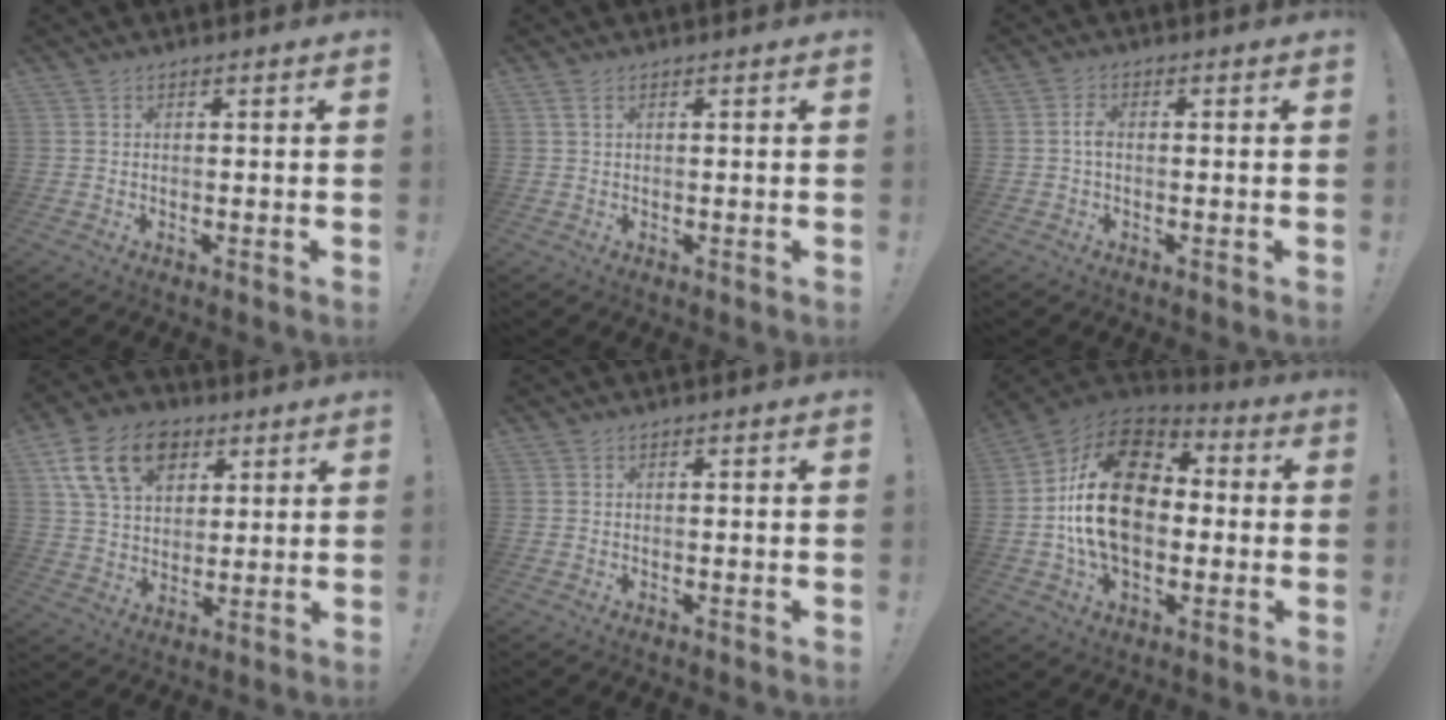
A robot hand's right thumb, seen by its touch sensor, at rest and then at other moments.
{"total": 1.5, "force": [0.6, 0.4, 1.3], "torque": [-0.035, 0.005, 0.012]}
{"total": 2.9, "force": [-0.4, 1.6, 2.3], "torque": [-0.042, 0.008, -0.007]}
{"total": 17.1, "force": [7.8, 12.0, 9.4], "torque": [-0.158, -0.023, 0.152]}
{"total": 0.0}
{"total": 24.5, "force": [0.9, 16.0, 18.5], "torque": [-0.327, 0.022, 0.020]}